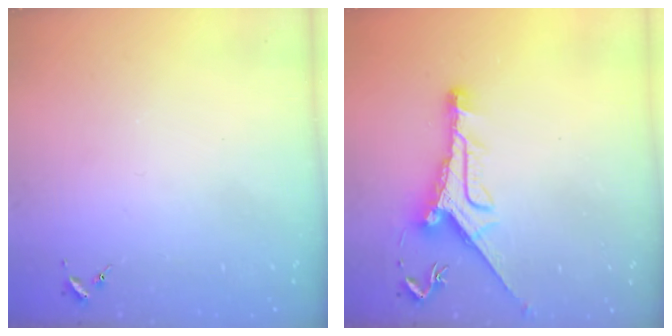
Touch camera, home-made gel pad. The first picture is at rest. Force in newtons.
{"total": 11.2, "press": 11.2, "slide": 0.9}